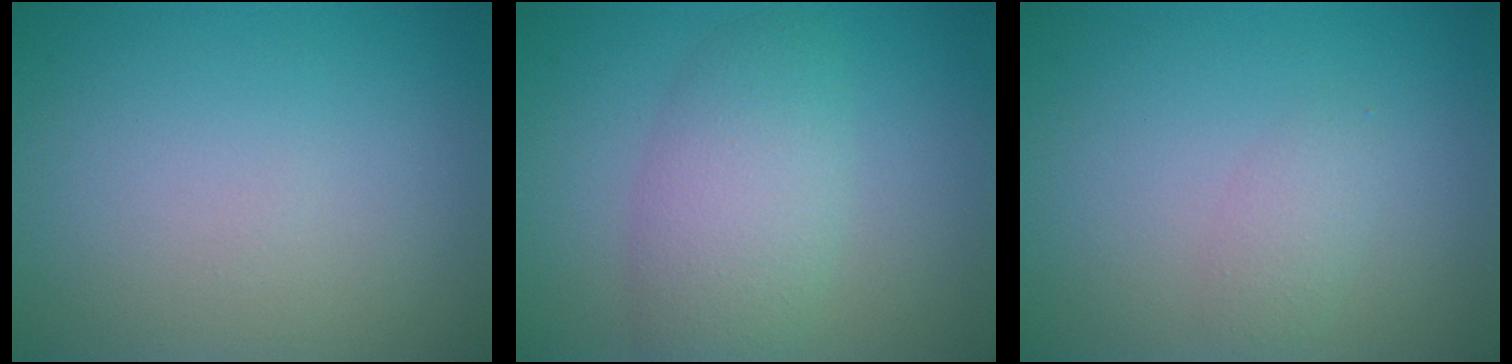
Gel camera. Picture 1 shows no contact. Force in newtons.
{"total": 4.9, "press": 4.9, "slide": 0.2}
{"total": 1.5, "press": 1.5, "slide": 0.1}